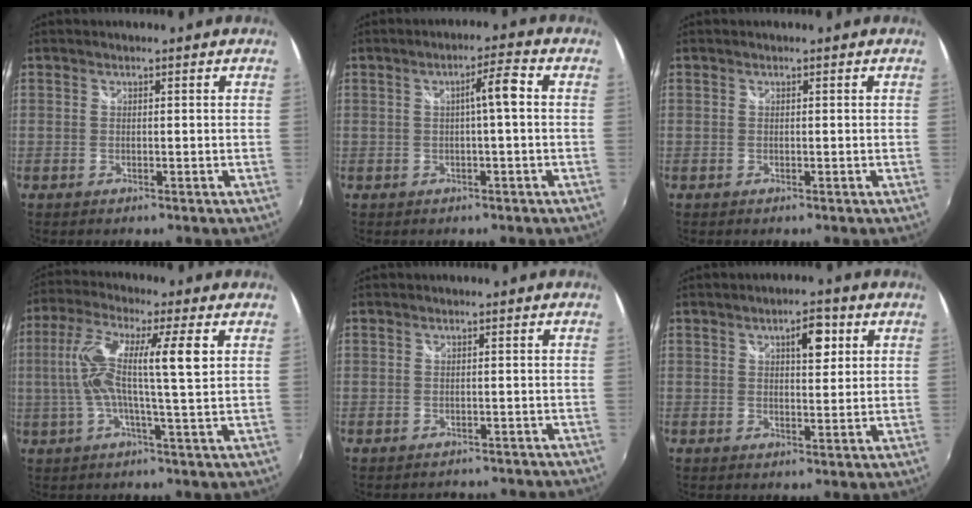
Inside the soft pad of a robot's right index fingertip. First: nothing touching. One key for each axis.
{"total": 4.2, "fx": 0.1, "fy": -0.1, "fz": 4.2, "tx": -0.072, "ty": 0.010, "tz": 0.005}
{"total": 0.0}
{"total": 11.9, "fx": 1.1, "fy": 0.5, "fz": 11.9, "tx": -0.216, "ty": 0.007, "tz": 0.014}
{"total": 6.6, "fx": -6.0, "fy": 2.2, "fz": 1.8, "tx": -0.032, "ty": -0.004, "tz": -0.066}
{"total": 5.1, "fx": 2.0, "fy": 2.1, "fz": 4.2, "tx": -0.057, "ty": 0.011, "tz": 0.030}